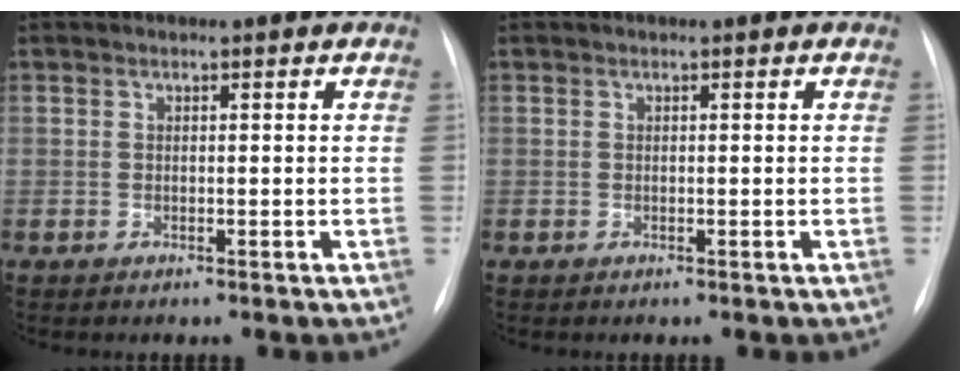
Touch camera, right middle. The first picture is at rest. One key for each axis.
{"total": 0.0}